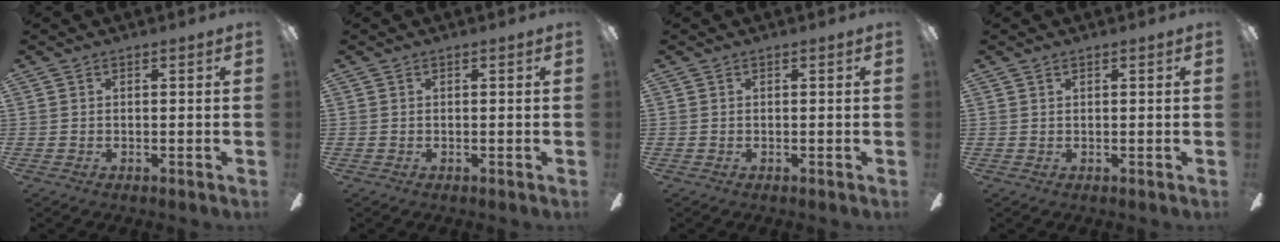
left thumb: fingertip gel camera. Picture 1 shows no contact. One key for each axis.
{"total": 0.0}
{"total": 0.0}
{"total": 0.8, "fx": 0.4, "fy": 0.5, "fz": 0.6, "tx": -0.012, "ty": 0.003, "tz": 0.007}